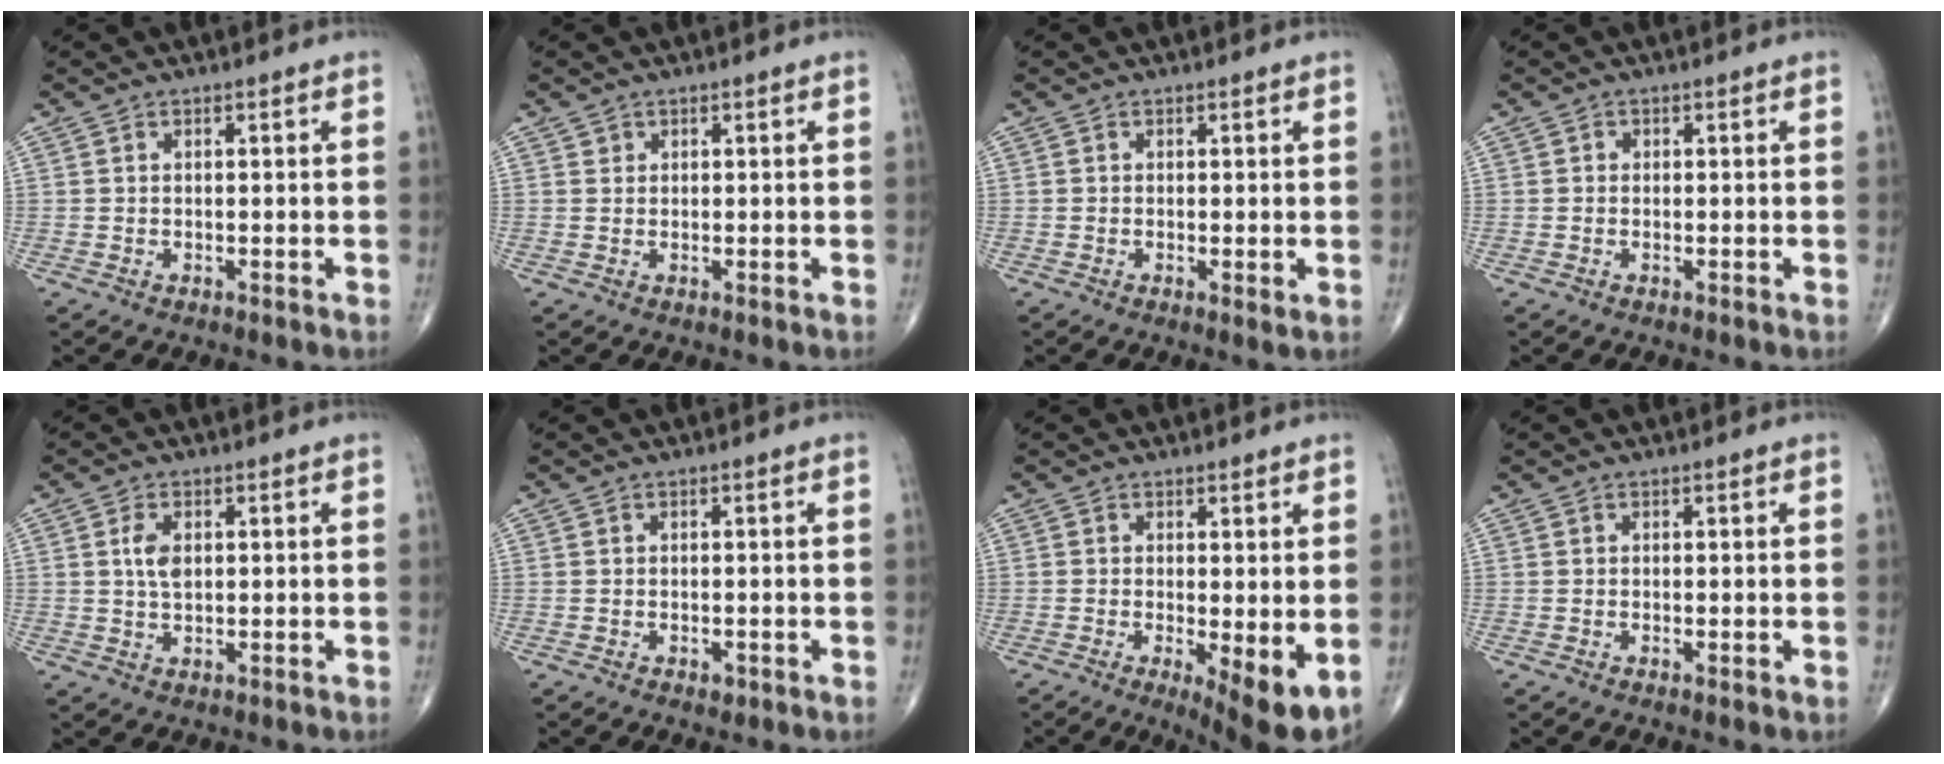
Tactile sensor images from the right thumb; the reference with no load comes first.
{"total": 0.8, "force": [0.4, 0.7, 0.0], "torque": [0.010, -0.001, 0.004]}
{"total": 1.3, "force": [0.0, 0.4, 1.2], "torque": [-0.022, -0.007, -0.003]}
{"total": 0.5, "force": [0.0, 0.5, 0.2], "torque": [0.002, 0.002, 0.000]}
{"total": 3.8, "force": [0.9, 2.2, 3.0], "torque": [-0.056, -0.002, 0.017]}
{"total": 1.2, "force": [-0.5, 0.7, 0.7], "torque": [-0.009, -0.001, -0.005]}
{"total": 8.0, "force": [-1.6, 2.4, 7.5], "torque": [-0.110, -0.023, -0.021]}
{"total": 0.5, "force": [0.0, 0.2, 0.5], "torque": [-0.011, -0.004, -0.003]}